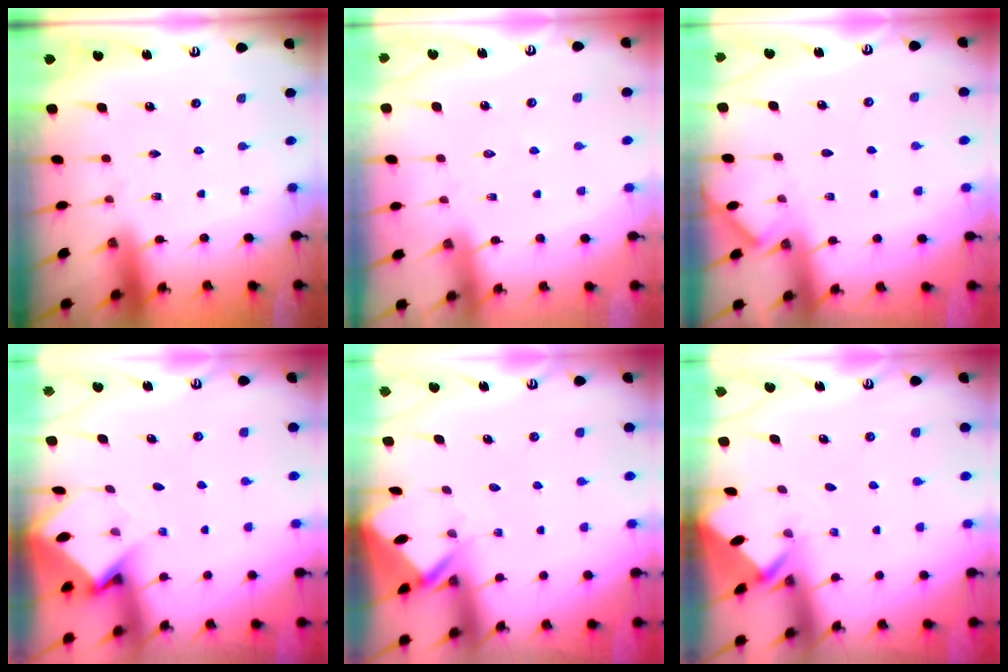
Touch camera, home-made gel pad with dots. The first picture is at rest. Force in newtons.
{"total": 2.5, "press": 2.4, "slide": 0.4}
{"total": 3.6, "press": 3.6, "slide": 0.3}
{"total": 4.0, "press": 3.9, "slide": 0.3}
{"total": 3.3, "press": 3.2, "slide": 0.3}
{"total": 2.0, "press": 2.0, "slide": 0.2}